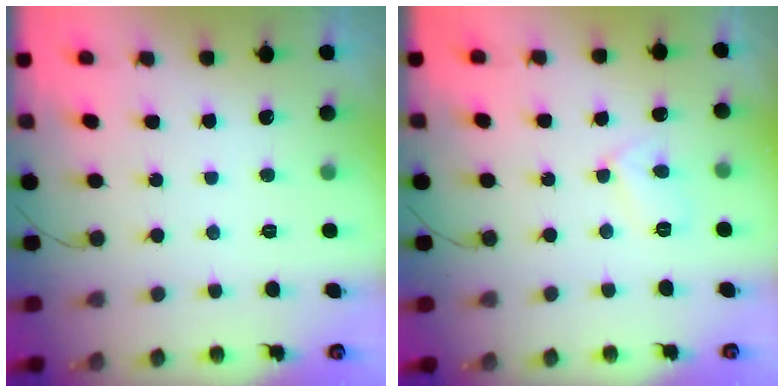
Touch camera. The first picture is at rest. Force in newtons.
{"total": 4.8, "press": 4.8, "slide": 0.3}